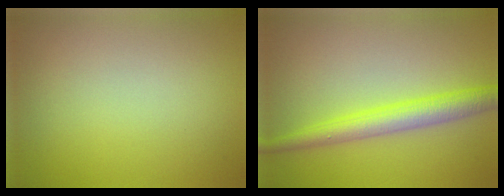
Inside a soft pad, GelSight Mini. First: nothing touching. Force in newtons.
{"total": 4.0, "press": 4.0, "slide": 0.2}